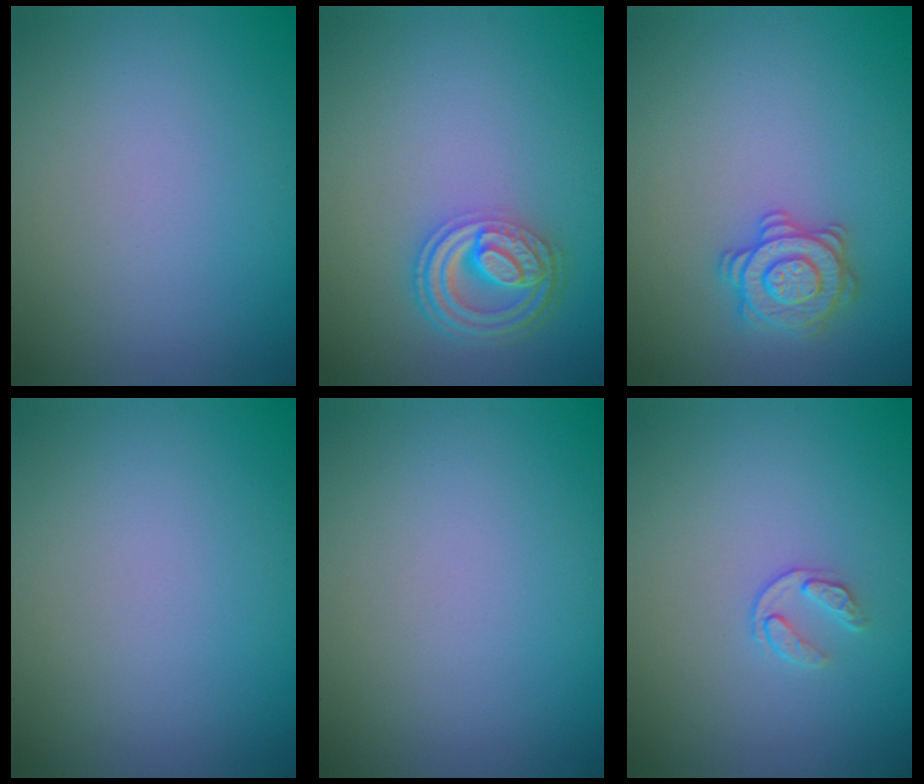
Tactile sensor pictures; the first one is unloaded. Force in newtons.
{"total": 4.6, "press": 3.4, "slide": 3.1}
{"total": 2.9, "press": 2.9, "slide": 0.1}
{"total": 0.0}
{"total": 0.0}
{"total": 1.3, "press": 0.8, "slide": 1.1}